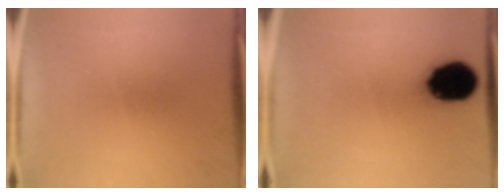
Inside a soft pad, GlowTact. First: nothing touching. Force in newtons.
{"total": 16.4}